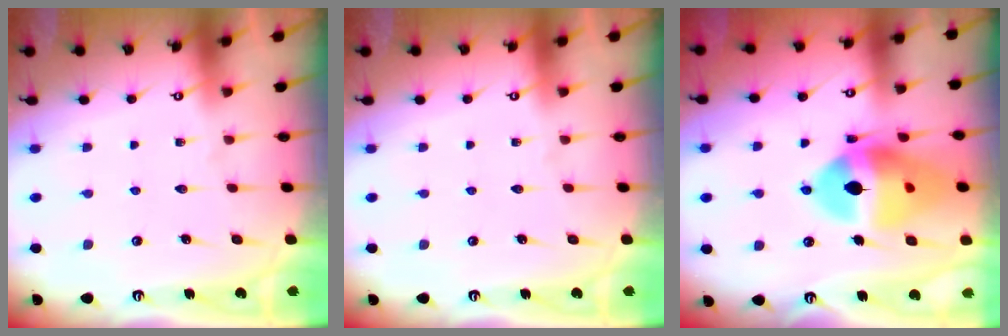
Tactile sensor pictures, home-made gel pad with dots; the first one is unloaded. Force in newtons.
{"total": 0.0}
{"total": 18.3, "press": 18.2, "slide": 1.9}